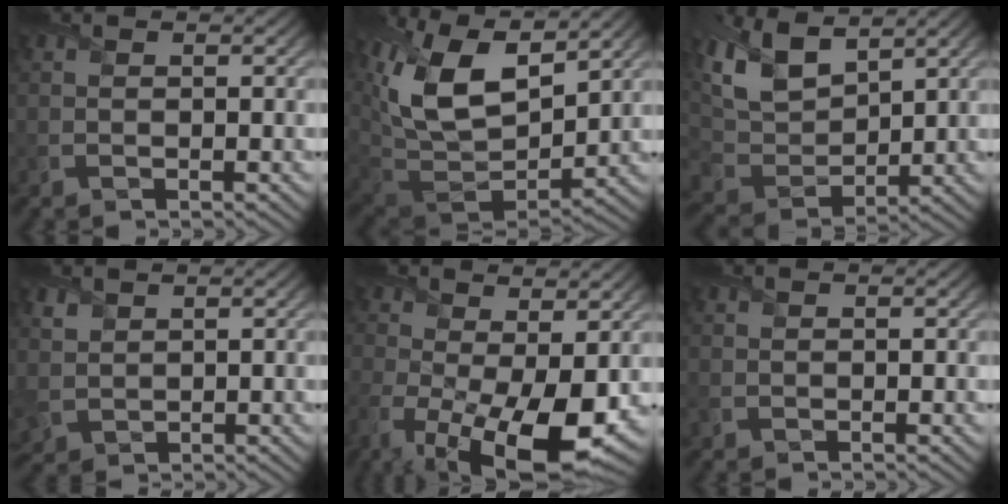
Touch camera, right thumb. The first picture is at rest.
{"total": 17.4, "force": [7.7, 9.0, 12.7], "torque": [-0.292, 0.036, 0.147]}
{"total": 10.5, "force": [5.9, 5.8, 6.5], "torque": [-0.183, 0.009, 0.117]}
{"total": 2.8, "force": [1.6, 2.0, 1.0], "torque": [-0.042, -0.003, 0.038]}
{"total": 13.4, "force": [-3.8, 6.4, 11.1], "torque": [-0.215, -0.048, -0.041]}
{"total": 0.7, "force": [-0.1, 0.7, 0.2], "torque": [-0.006, -0.003, -0.003]}